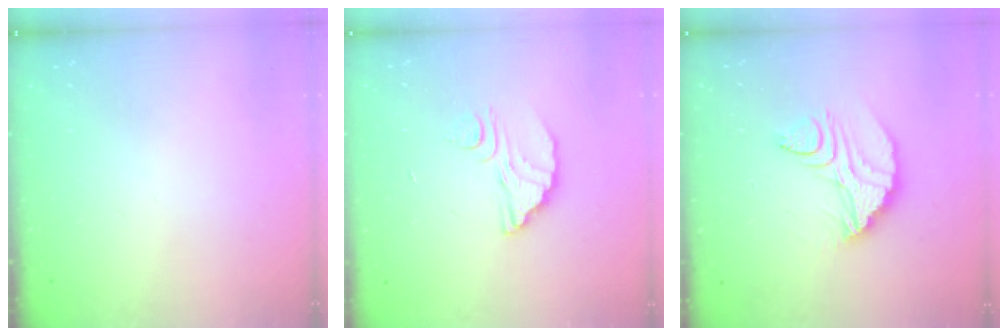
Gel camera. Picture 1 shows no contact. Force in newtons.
{"total": 4.9, "press": 4.9, "slide": 0.3}
{"total": 11.0, "press": 11.0, "slide": 0.7}